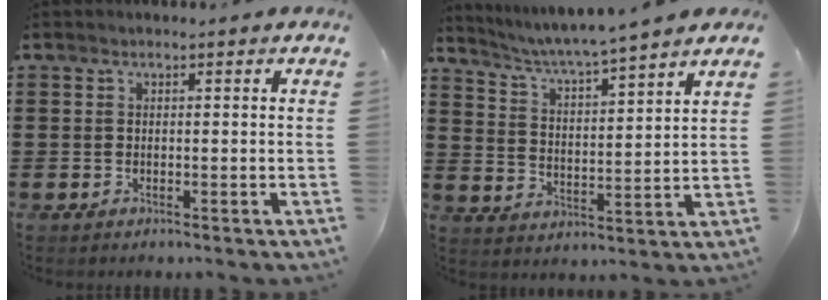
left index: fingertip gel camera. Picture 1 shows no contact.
{"total": 4.3, "force": [4.0, -0.9, 1.4], "torque": [-0.048, -0.035, 0.062]}